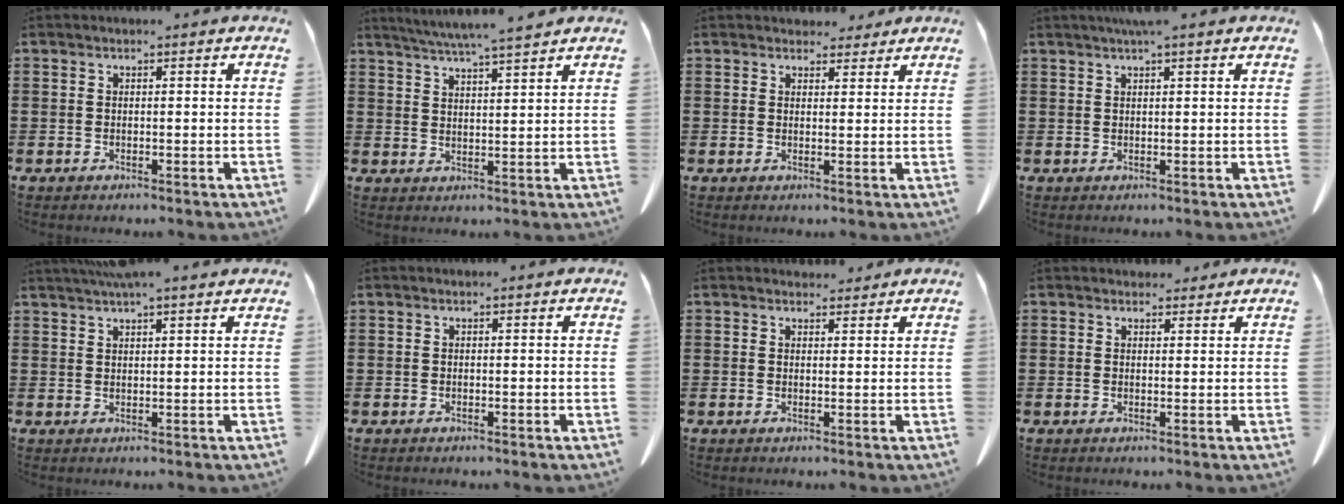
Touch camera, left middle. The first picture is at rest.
{"total": 4.6, "force": [4.1, -0.9, 1.7], "torque": [-0.047, -0.015, 0.071]}
{"total": 2.9, "force": [2.7, 1.2, 0.4], "torque": [-0.005, -0.003, 0.049]}
{"total": 1.7, "force": [1.2, 0.0, 1.2], "torque": [-0.027, 0.001, 0.023]}
{"total": 2.9, "force": [2.5, 0.1, 1.5], "torque": [-0.035, 0.000, 0.047]}
{"total": 0.0}
{"total": 2.1, "force": [1.9, 0.8, 0.3], "torque": [-0.002, -0.001, 0.035]}
{"total": 2.1, "force": [1.8, 0.9, 0.3], "torque": [-0.002, 0.000, 0.033]}